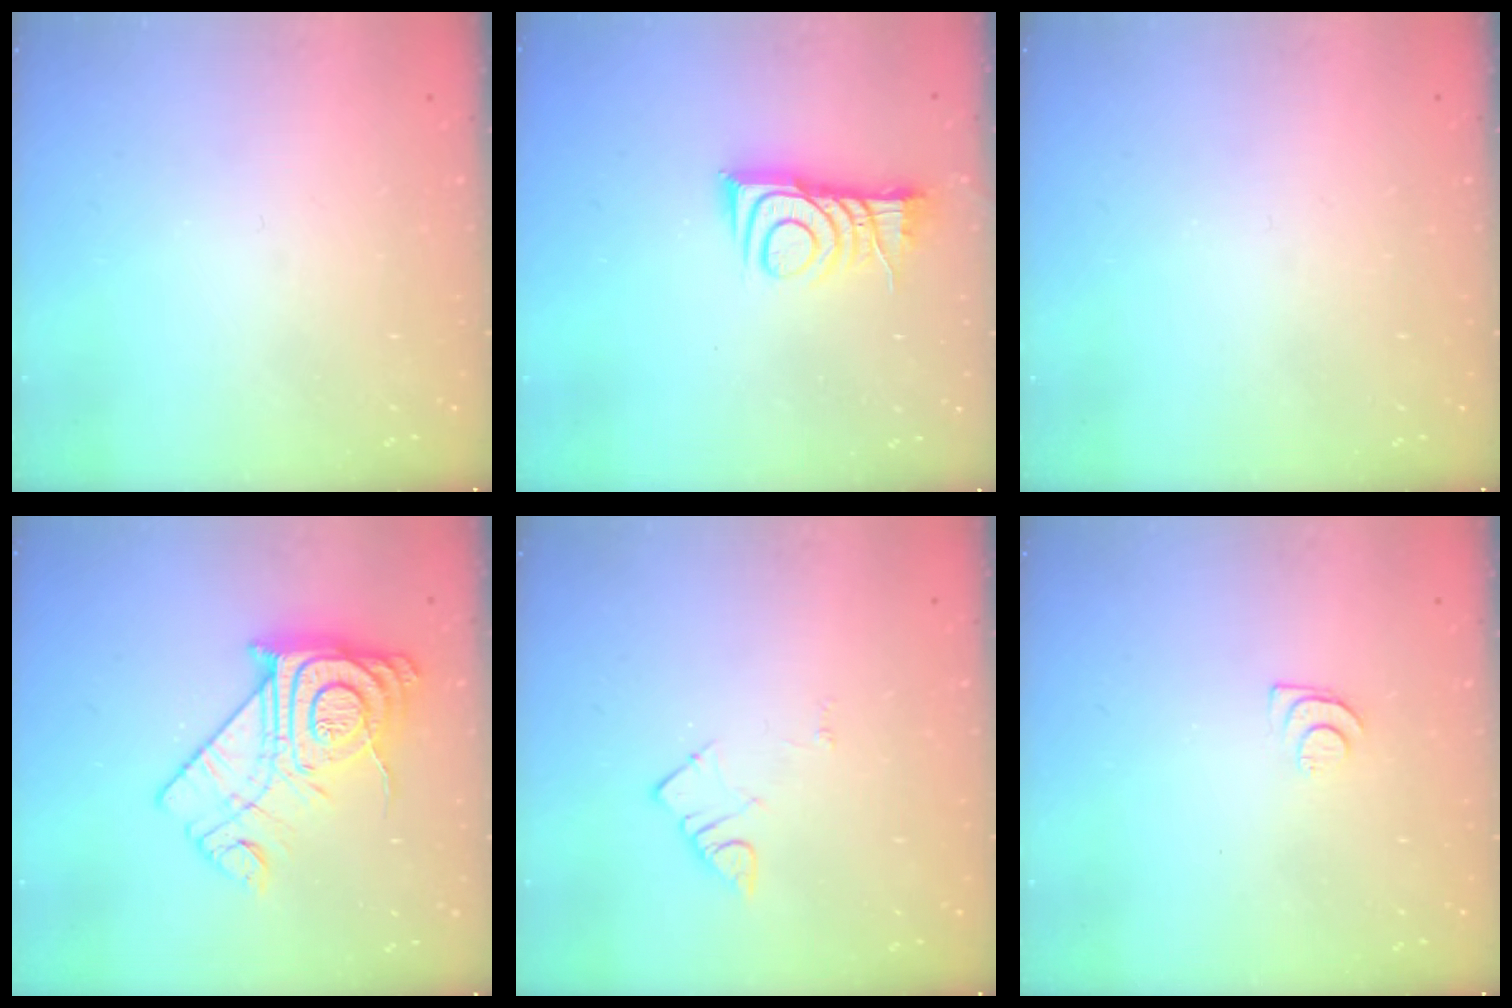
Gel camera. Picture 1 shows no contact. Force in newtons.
{"total": 10.4, "press": 10.4, "slide": 0.0}
{"total": 0.0}
{"total": 17.2, "press": 17.1, "slide": 1.5}
{"total": 3.4, "press": 3.4, "slide": 0.5}
{"total": 4.8, "press": 4.7, "slide": 0.6}